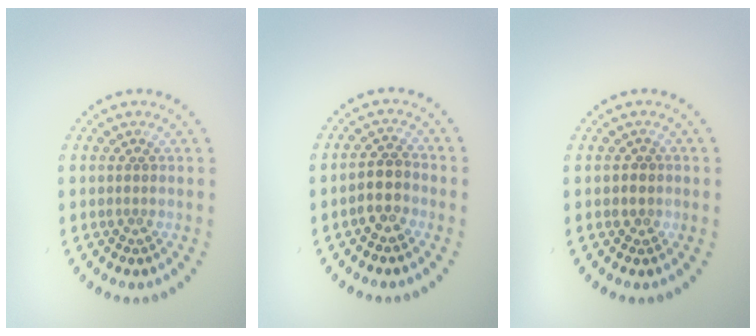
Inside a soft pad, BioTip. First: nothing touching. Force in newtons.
{"total": 2.6, "press": 2.3, "slide": 1.2}
{"total": 0.8, "press": 0.6, "slide": 0.5}